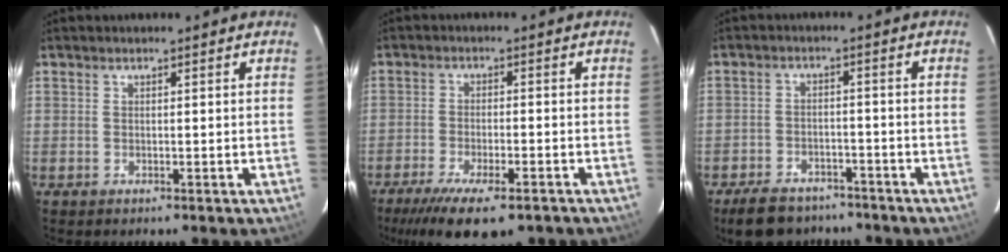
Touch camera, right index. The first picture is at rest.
{"total": 14.0, "force": [-10.2, 3.9, 8.7], "torque": [-0.183, -0.047, -0.161]}
{"total": 11.9, "force": [-9.5, 5.6, 4.5], "torque": [-0.115, 0.006, -0.138]}